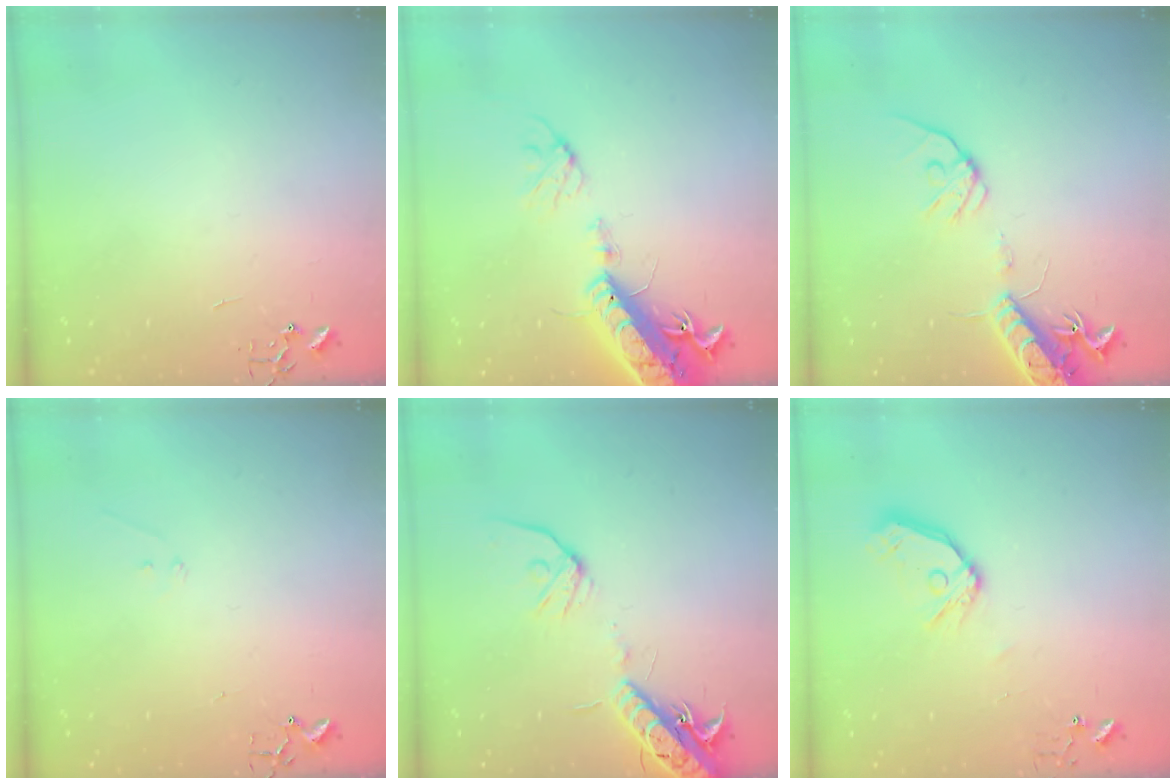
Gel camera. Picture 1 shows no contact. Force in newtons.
{"total": 17.9, "press": 17.4, "slide": 3.9}
{"total": 16.4, "press": 16.1, "slide": 3.0}
{"total": 6.1, "press": 6.1, "slide": 0.5}
{"total": 15.1, "press": 14.7, "slide": 3.3}
{"total": 11.3, "press": 11.3, "slide": 1.3}